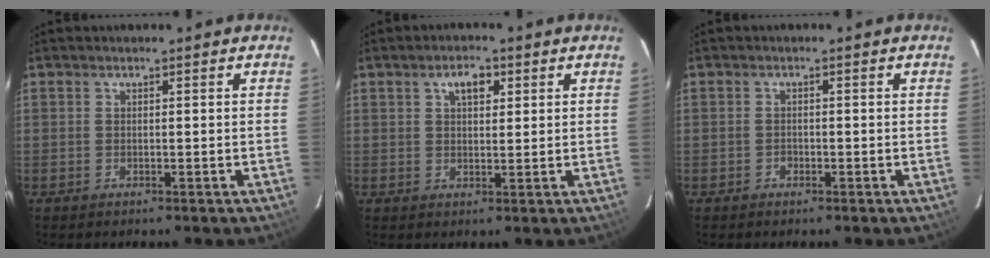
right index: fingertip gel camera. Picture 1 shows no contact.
{"total": 3.8, "force": [1.7, 2.0, 2.7], "torque": [-0.044, 0.011, 0.029]}
{"total": 1.0, "force": [-0.6, 0.7, 0.2], "torque": [-0.005, 0.001, -0.009]}